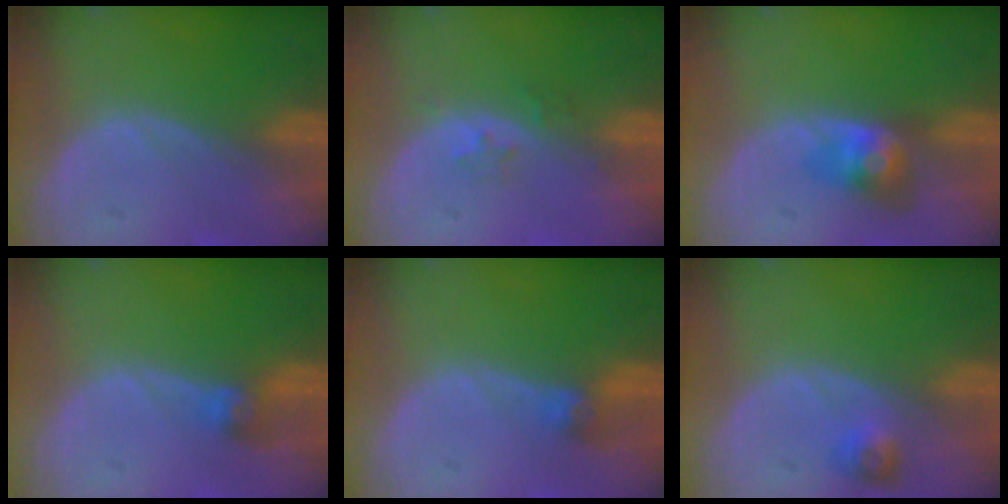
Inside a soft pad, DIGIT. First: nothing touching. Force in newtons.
{"total": 2.1, "press": 1.8, "slide": 1.2}
{"total": 4.0, "press": 4.0, "slide": 0.2}
{"total": 2.7, "press": 2.7, "slide": 0.3}
{"total": 2.8, "press": 2.6, "slide": 1.0}
{"total": 2.6, "press": 2.4, "slide": 1.0}